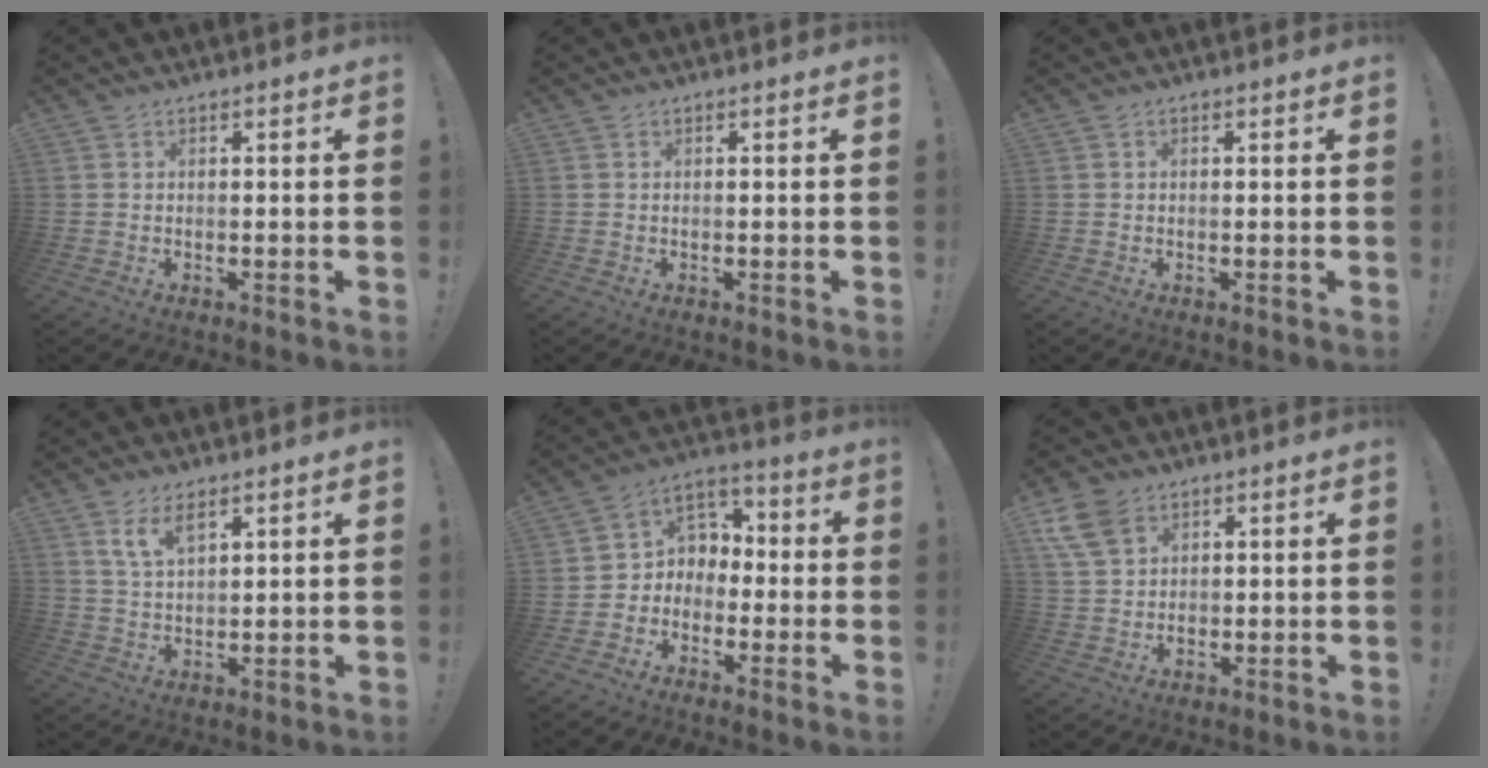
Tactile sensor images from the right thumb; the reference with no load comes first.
{"total": 0.0}
{"total": 0.0}
{"total": 6.5, "force": [4.1, 2.6, 4.3], "torque": [-0.076, -0.016, 0.075]}
{"total": 6.4, "force": [-2.7, 5.7, 0.7], "torque": [-0.007, 0.018, -0.041]}
{"total": 9.6, "force": [4.6, 6.7, 5.0], "torque": [-0.093, -0.008, 0.094]}